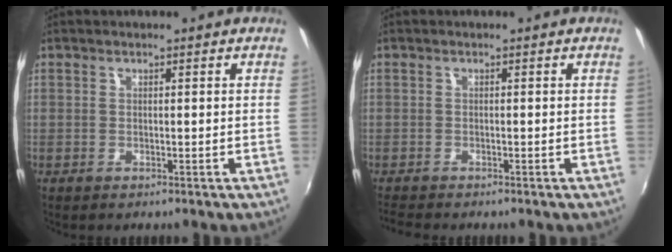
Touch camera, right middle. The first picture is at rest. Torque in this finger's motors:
{"motor_torque": [0.33, -0.41, 0.04, 0.03]}